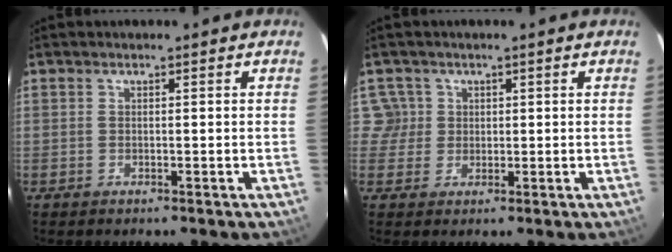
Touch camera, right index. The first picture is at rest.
{"total": 3.3, "force": [0.6, 3.2, -0.2], "torque": [0.024, 0.023, 0.011]}